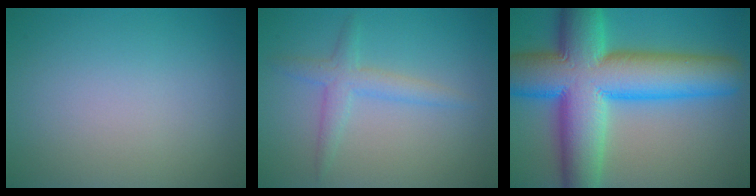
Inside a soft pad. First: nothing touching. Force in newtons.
{"total": 1.8, "press": 1.8, "slide": 0.1}
{"total": 15.4, "press": 15.4, "slide": 0.5}